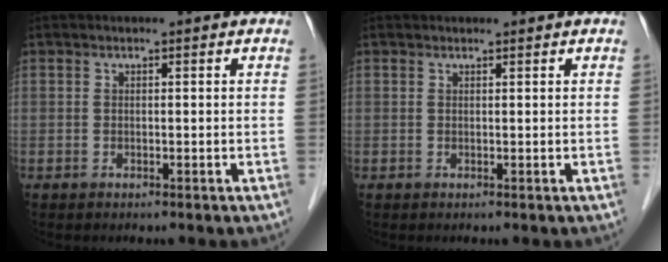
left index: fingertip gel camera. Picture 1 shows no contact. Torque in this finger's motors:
{"motor_torque": [0.13, -0.11, 0.00, 0.01]}